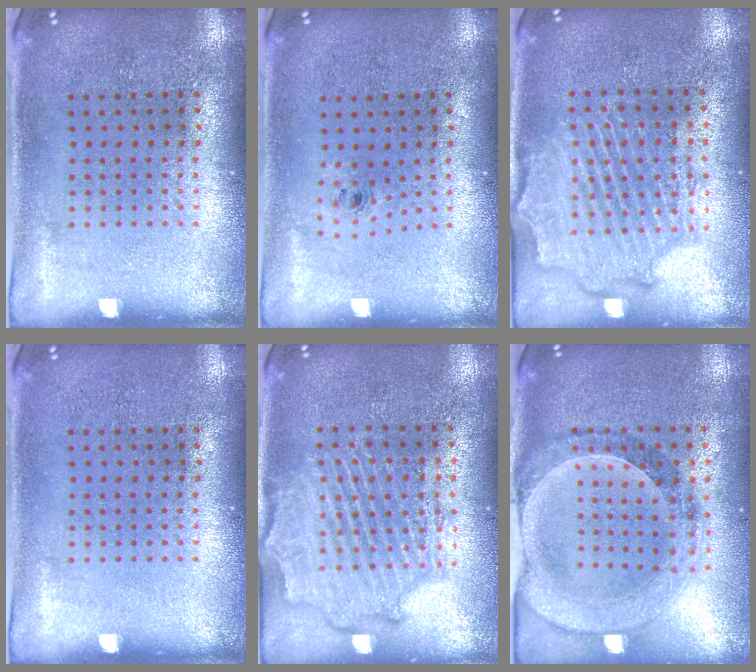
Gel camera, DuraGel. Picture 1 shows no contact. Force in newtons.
{"total": 0.5, "press": 0.2, "slide": 0.5}
{"total": 2.3, "press": 2.2, "slide": 0.6}
{"total": 0.0}
{"total": 2.2, "press": 2.1, "slide": 0.5}
{"total": 1.5, "press": 1.5, "slide": 0.3}